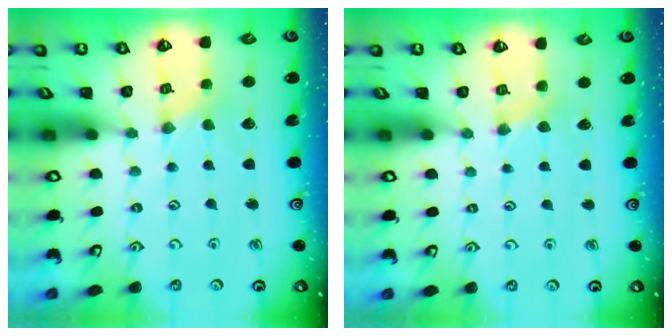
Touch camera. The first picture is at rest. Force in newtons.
{"total": 3.2, "press": 3.2, "slide": 0.5}